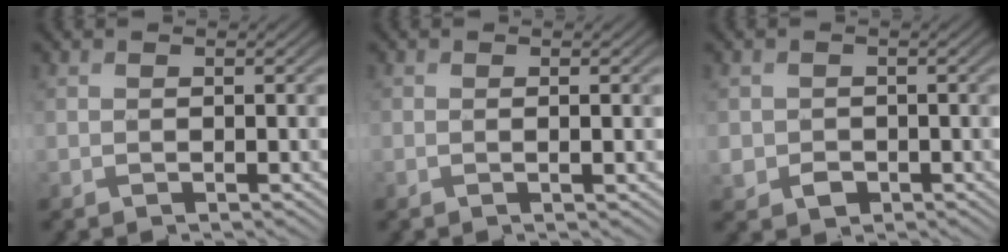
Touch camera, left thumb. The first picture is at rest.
{"total": 1.2, "force": [0.0, 0.1, 1.1], "torque": [-0.021, -0.001, -0.001]}
{"total": 2.4, "force": [-0.7, 2.1, 0.9], "torque": [-0.024, -0.011, -0.015]}